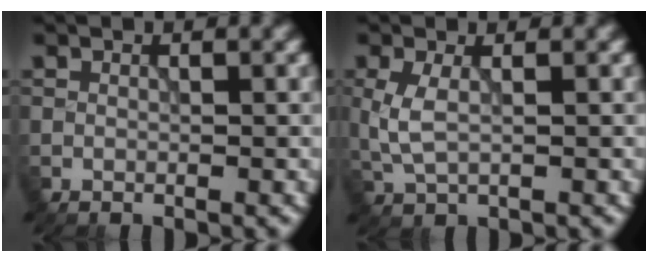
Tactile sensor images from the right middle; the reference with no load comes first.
{"total": 2.6, "force": [0.3, 1.2, 2.3], "torque": [-0.060, -0.001, 0.008]}